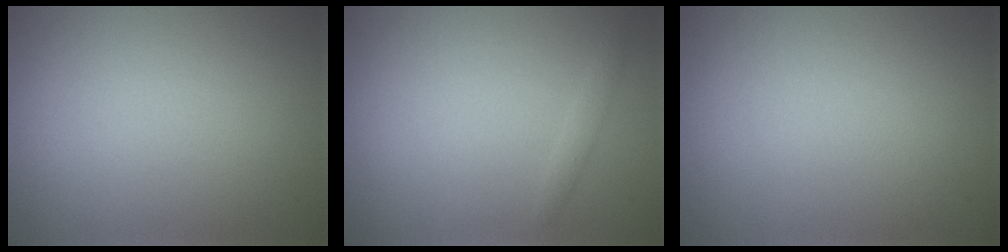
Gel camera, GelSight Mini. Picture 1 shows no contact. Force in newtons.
{"total": 0.8, "press": 0.8, "slide": 0.1}
{"total": 0.0}